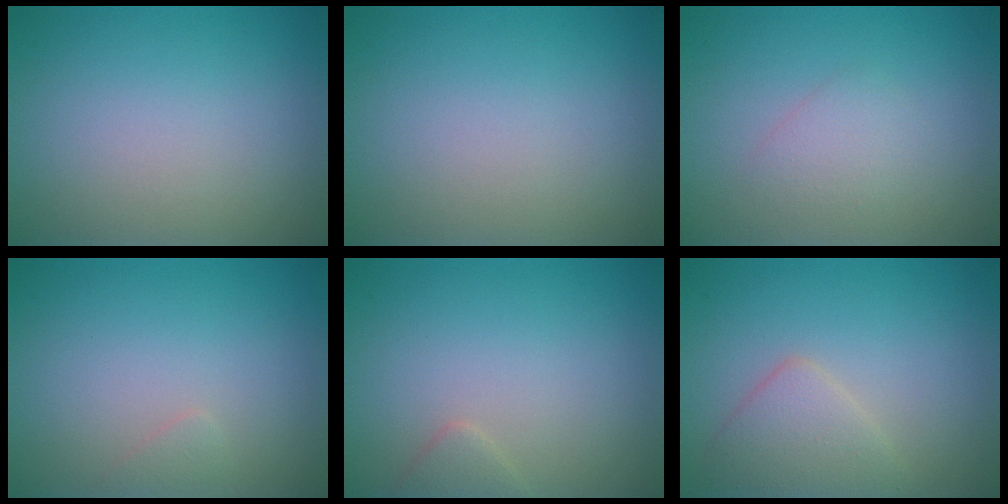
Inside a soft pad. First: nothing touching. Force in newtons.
{"total": 0.0}
{"total": 1.6, "press": 1.6, "slide": 0.0}
{"total": 0.6, "press": 0.6, "slide": 0.0}
{"total": 1.2, "press": 1.2, "slide": 0.1}
{"total": 2.8, "press": 2.8, "slide": 0.1}